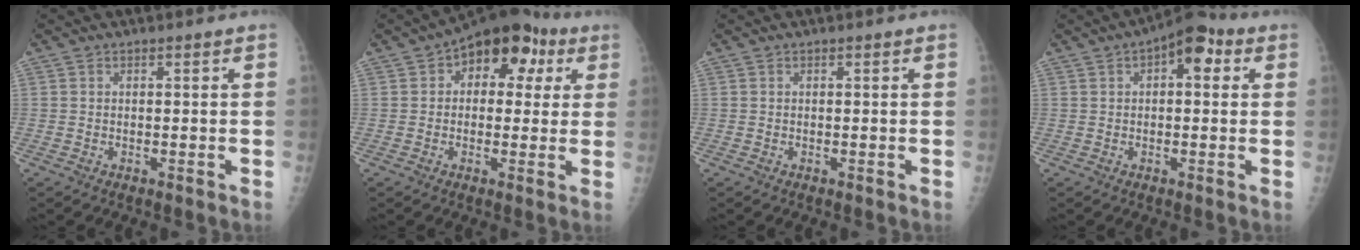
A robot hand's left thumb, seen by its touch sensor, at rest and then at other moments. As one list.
[{"total": 12.1, "force": [4.2, 7.9, 8.2], "torque": [-0.053, 0.017, 0.049]}, {"total": 0.0}, {"total": 8.1, "force": [2.9, 4.2, 6.3], "torque": [-0.060, 0.015, 0.029]}]